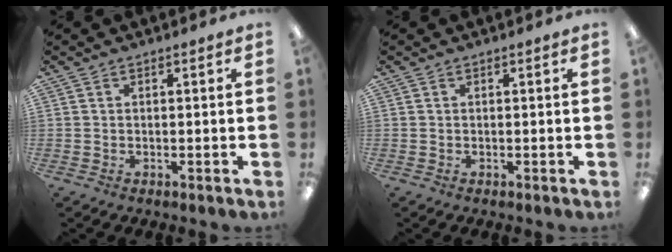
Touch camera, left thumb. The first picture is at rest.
{"total": 0.0}